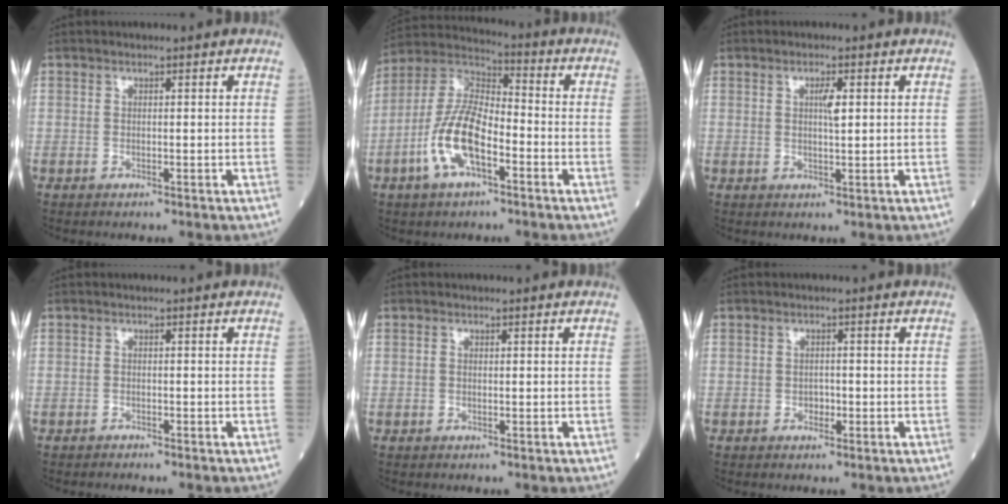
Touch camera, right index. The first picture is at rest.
{"total": 12.0, "force": [-4.4, 4.4, 10.3], "torque": [-0.221, 0.010, -0.089]}
{"total": 2.3, "force": [0.7, 0.4, 2.2], "torque": [-0.039, 0.000, 0.011]}
{"total": 0.6, "force": [-0.6, 0.0, 0.0], "torque": [-0.008, -0.003, -0.012]}
{"total": 0.0}
{"total": 1.2, "force": [-0.5, 0.9, 0.7], "torque": [-0.008, 0.004, -0.006]}